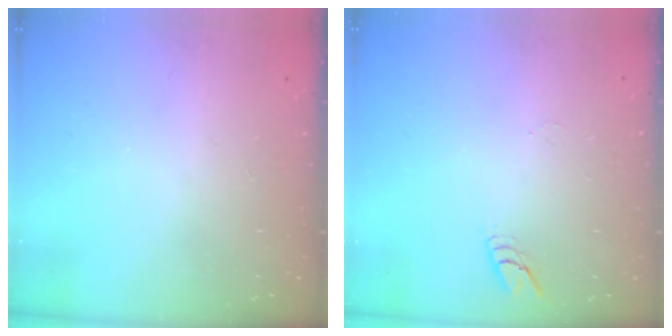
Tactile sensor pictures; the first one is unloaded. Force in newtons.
{"total": 4.4, "press": 4.3, "slide": 0.4}